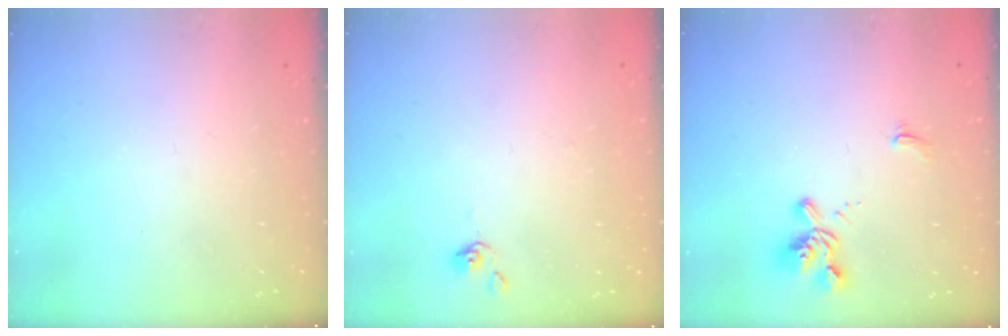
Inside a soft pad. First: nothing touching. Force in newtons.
{"total": 0.0}
{"total": 1.6, "press": 1.1, "slide": 1.2}